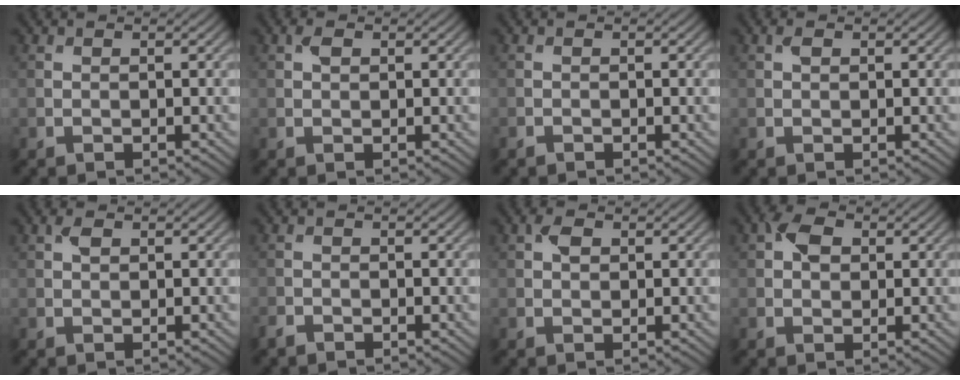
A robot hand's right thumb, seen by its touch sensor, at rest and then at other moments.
{"total": 1.1, "force": [0.4, 0.7, 0.7], "torque": [-0.015, 0.002, 0.007]}
{"total": 0.6, "force": [-0.6, 0.2, 0.0], "torque": [-0.001, -0.004, -0.010]}
{"total": 0.8, "force": [0.3, 0.5, 0.5], "torque": [-0.011, 0.001, 0.006]}
{"total": 1.1, "force": [0.5, 0.6, 0.8], "torque": [-0.018, 0.001, 0.009]}
{"total": 1.2, "force": [-1.1, 0.5, 0.2], "torque": [-0.007, -0.003, -0.024]}
{"total": 1.6, "force": [0.5, 1.1, 1.0], "torque": [-0.020, 0.003, 0.006]}
{"total": 3.1, "force": [0.8, 2.3, 2.0], "torque": [-0.038, 0.007, 0.007]}